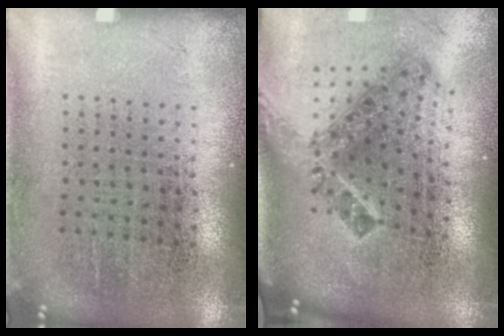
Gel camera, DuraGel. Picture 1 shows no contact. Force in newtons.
{"total": 1.9, "press": 1.3, "slide": 1.4}